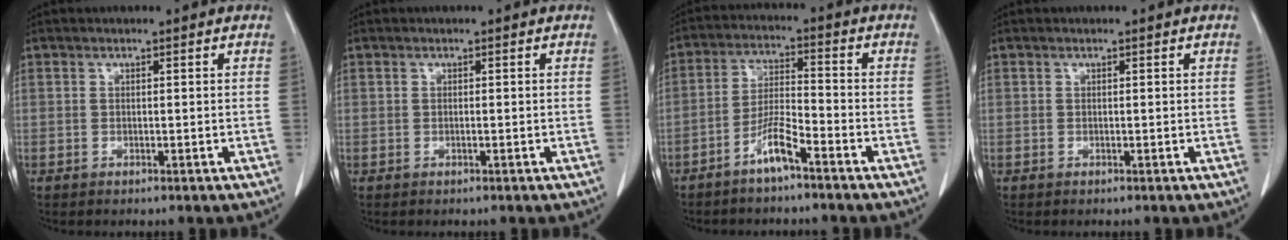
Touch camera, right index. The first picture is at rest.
{"total": 0.0}
{"total": 5.8, "force": [-4.1, 0.5, 4.2], "torque": [-0.089, 0.002, -0.080]}
{"total": 0.0}